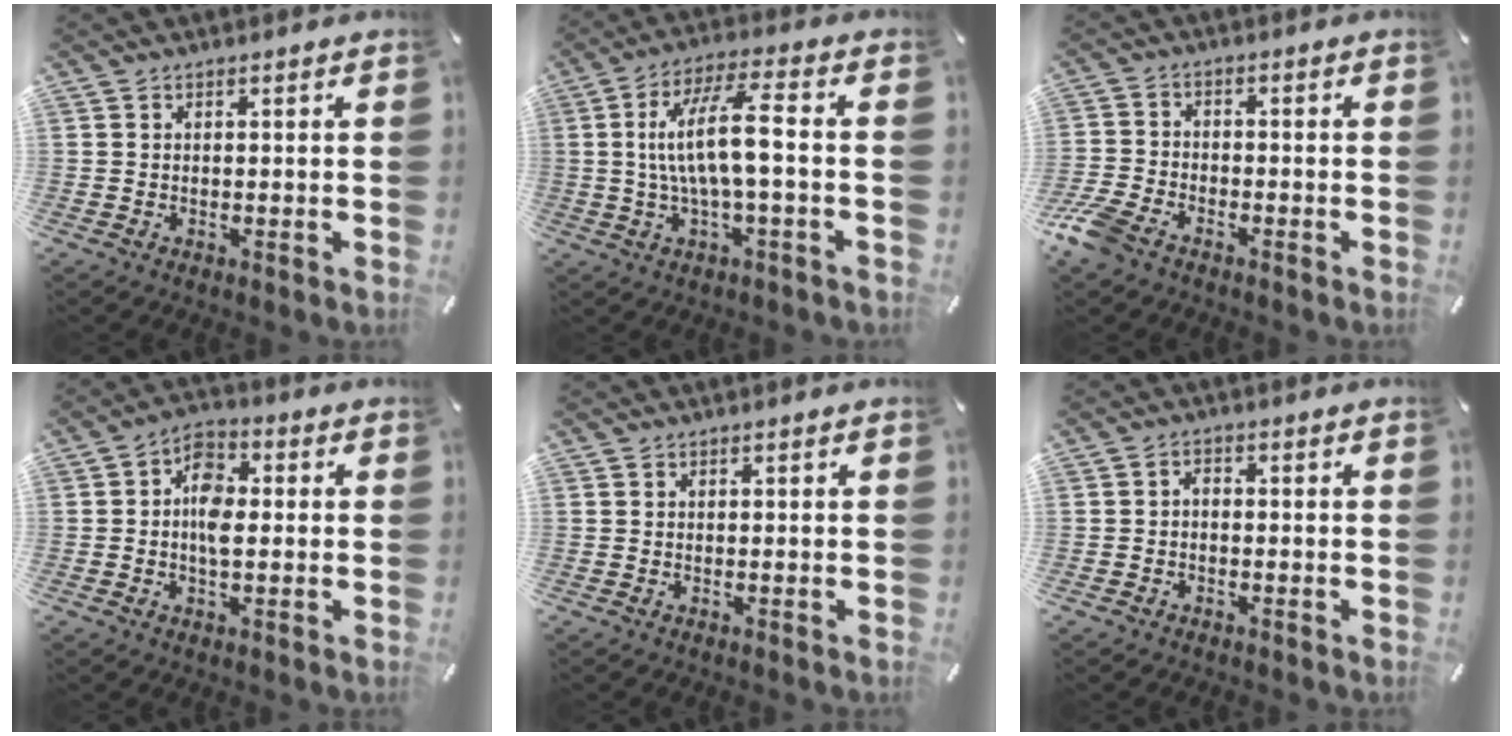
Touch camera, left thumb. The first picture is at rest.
{"total": 12.6, "force": [-0.2, 2.8, 12.3], "torque": [-0.243, 0.003, -0.011]}
{"total": 6.7, "force": [-4.7, 3.2, 3.5], "torque": [-0.094, 0.009, -0.096]}
{"total": 7.4, "force": [-0.3, 4.6, 5.8], "torque": [-0.088, 0.005, -0.009]}
{"total": 0.0}
{"total": 1.9, "force": [-1.1, 1.3, 0.8], "torque": [-0.015, 0.009, -0.024]}